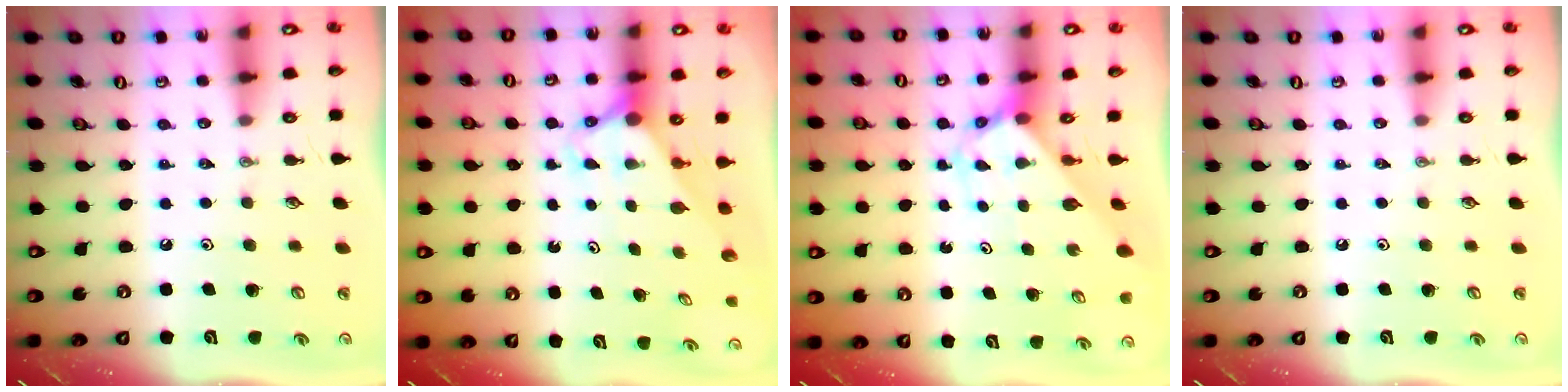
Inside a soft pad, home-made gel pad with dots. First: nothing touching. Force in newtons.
{"total": 2.8, "press": 2.8, "slide": 0.0}
{"total": 2.6, "press": 2.6, "slide": 0.2}
{"total": 0.0}